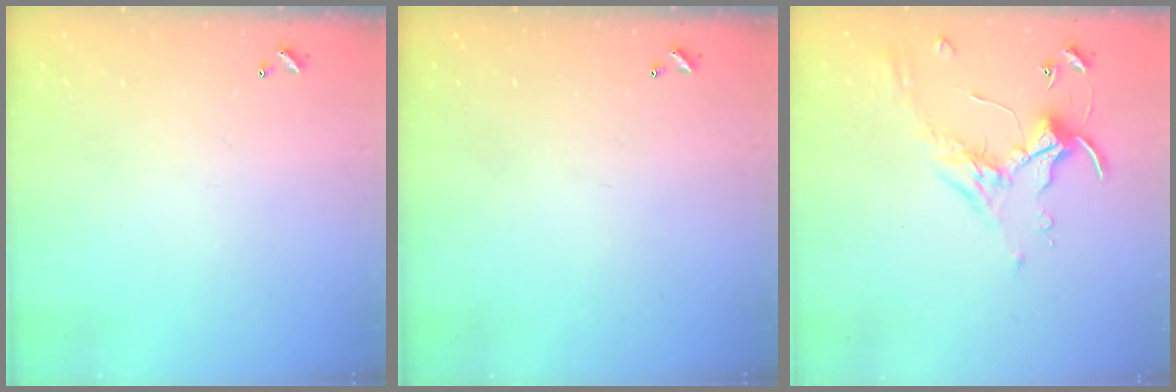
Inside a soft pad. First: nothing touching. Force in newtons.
{"total": 0.0}
{"total": 0.7, "press": 0.6, "slide": 0.4}